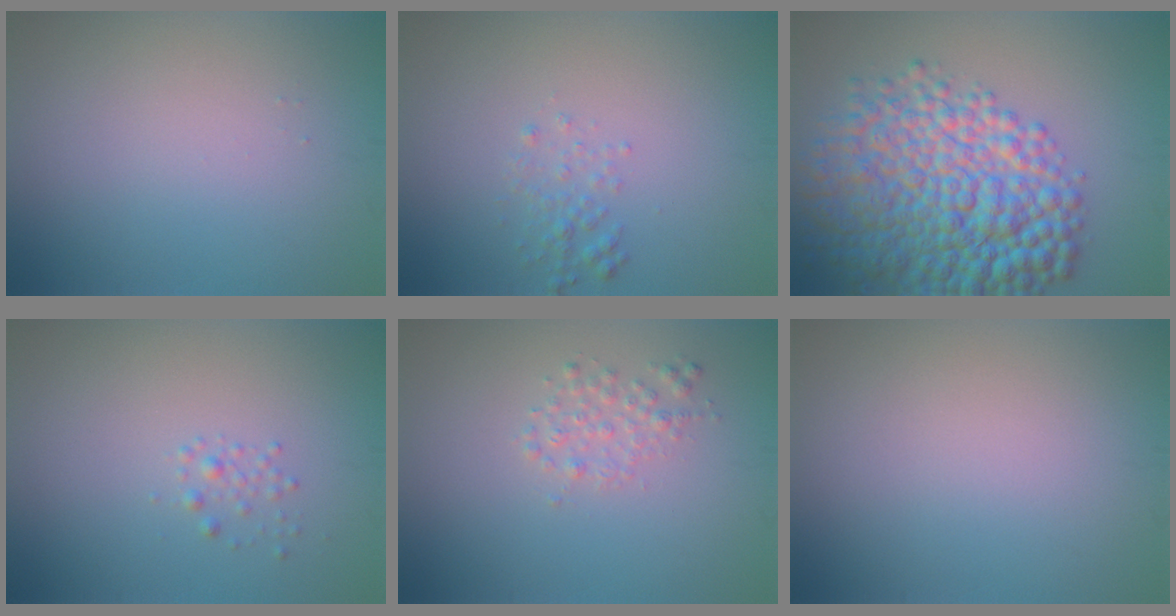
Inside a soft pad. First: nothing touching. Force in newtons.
{"total": 1.4, "press": 1.4, "slide": 0.1}
{"total": 11.5, "press": 11.5, "slide": 0.2}
{"total": 0.9, "press": 0.9, "slide": 0.1}
{"total": 1.6, "press": 1.6, "slide": 0.1}
{"total": 0.0}